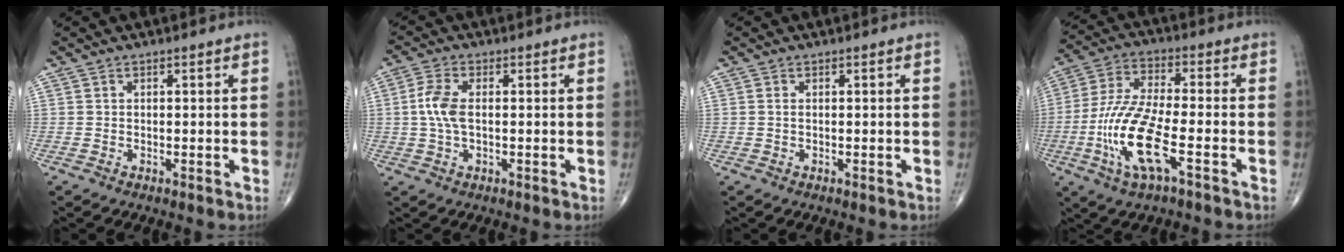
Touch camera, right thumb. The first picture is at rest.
{"total": 5.7, "force": [0.3, 2.7, 5.0], "torque": [-0.121, 0.010, 0.001]}
{"total": 0.6, "force": [0.1, 0.3, 0.5], "torque": [-0.014, 0.004, 0.003]}
{"total": 14.4, "force": [-4.7, 4.0, 13.0], "torque": [-0.285, 0.017, -0.090]}